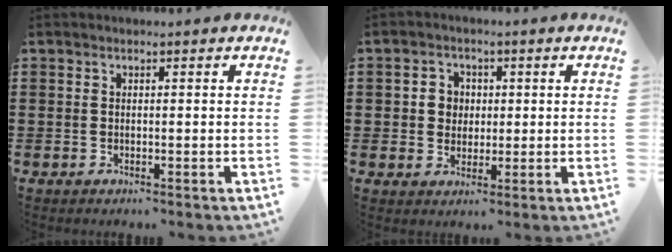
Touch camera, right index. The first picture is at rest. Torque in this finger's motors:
{"motor_torque": [0.04, -0.04, 0.15, 0.05]}